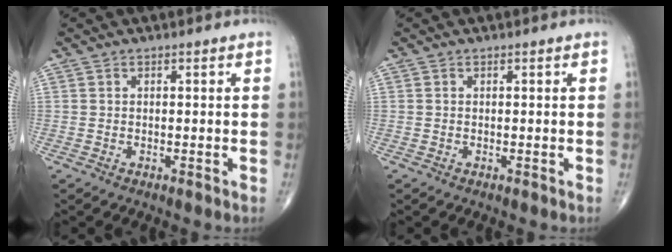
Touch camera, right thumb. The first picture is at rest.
{"total": 0.0}